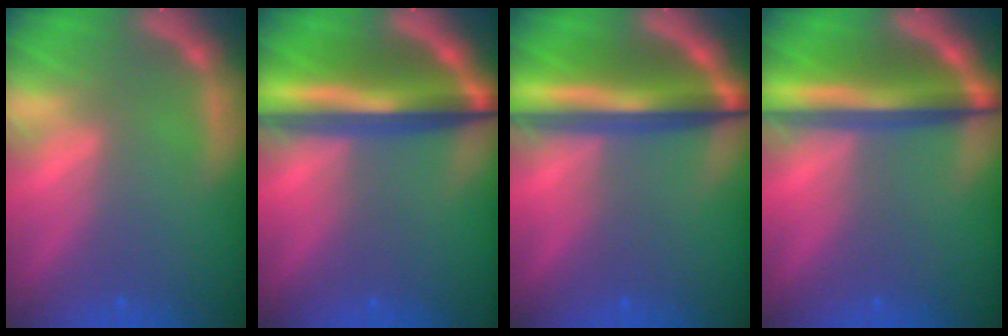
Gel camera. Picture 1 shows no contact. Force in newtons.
{"total": 10.0}
{"total": 9.4}
{"total": 8.1}